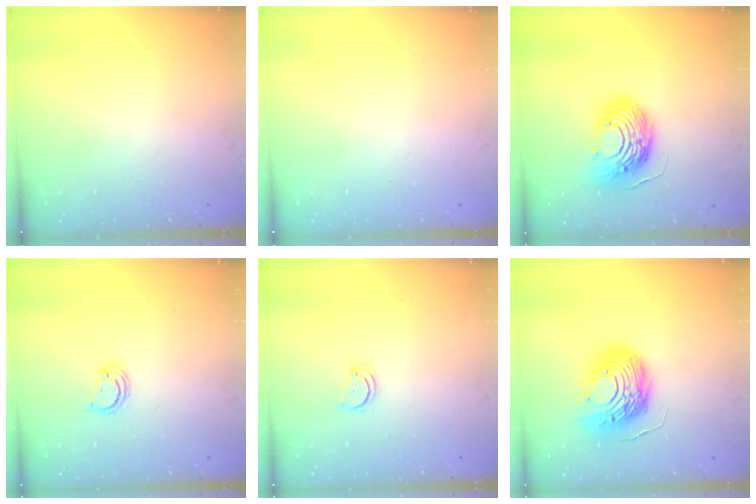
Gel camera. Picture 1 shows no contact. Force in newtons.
{"total": 0.0}
{"total": 13.7, "press": 13.5, "slide": 2.3}
{"total": 2.6, "press": 2.6, "slide": 0.3}
{"total": 1.9, "press": 1.9, "slide": 0.2}
{"total": 16.1, "press": 16.1, "slide": 1.4}